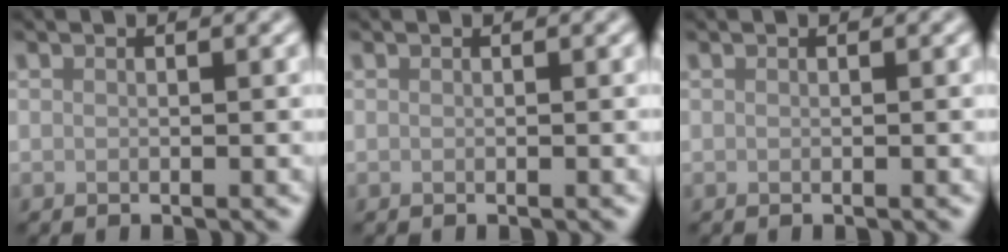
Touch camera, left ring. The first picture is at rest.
{"total": 0.0}
{"total": 0.0}